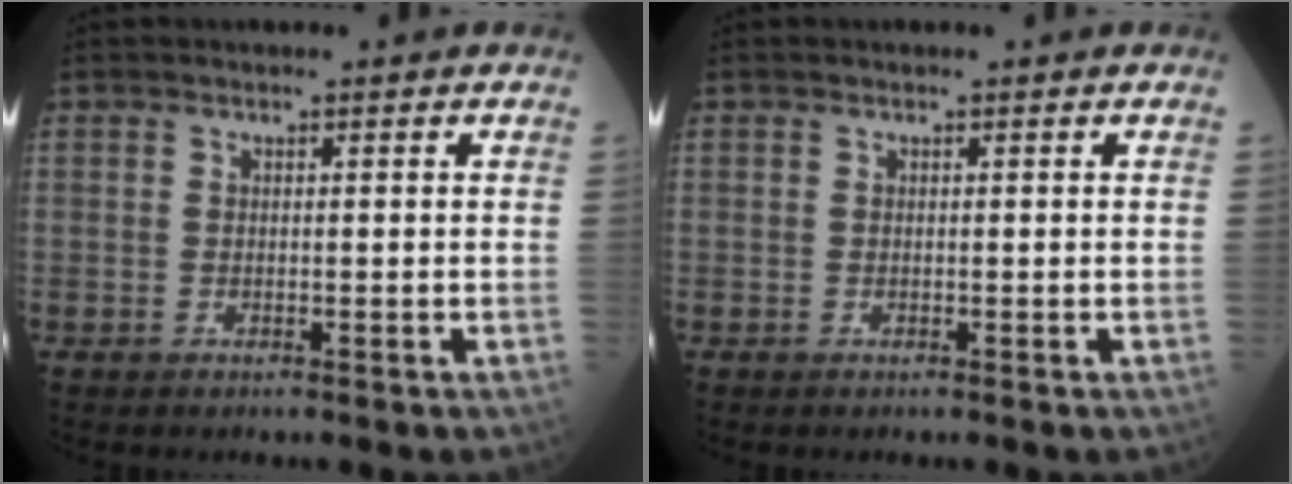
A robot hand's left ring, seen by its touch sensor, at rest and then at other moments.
{"total": 0.0}